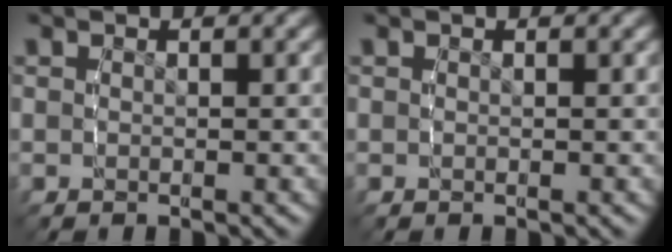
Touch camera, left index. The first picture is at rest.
{"total": 0.0}